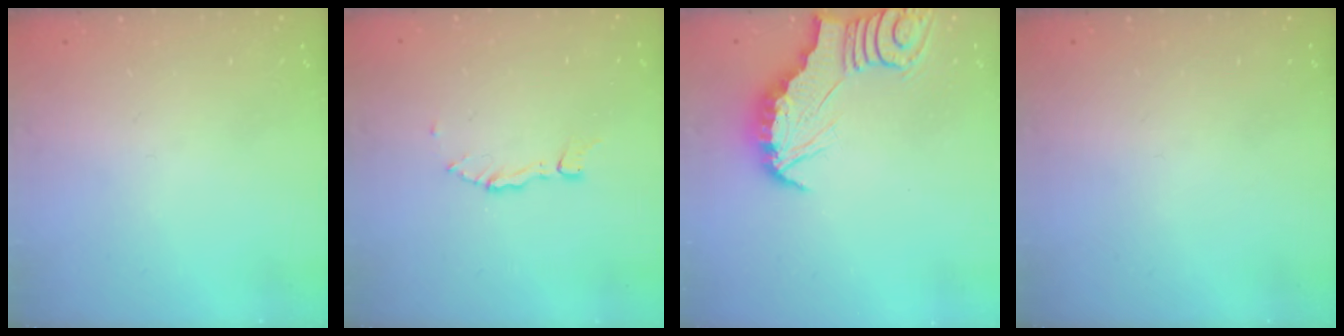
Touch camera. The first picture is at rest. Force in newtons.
{"total": 2.8, "press": 2.8, "slide": 0.2}
{"total": 2.7, "press": 2.7, "slide": 0.3}
{"total": 0.0}